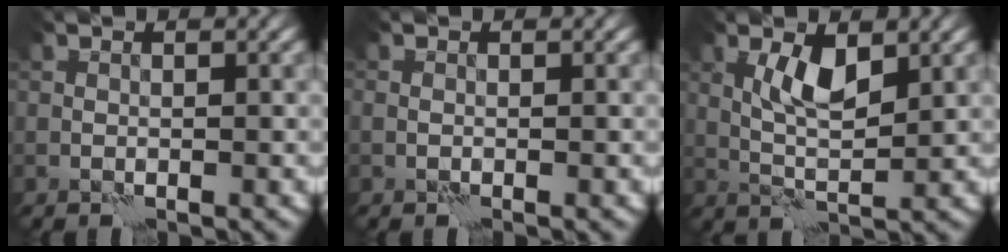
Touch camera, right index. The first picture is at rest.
{"total": 0.0}
{"total": 3.2, "force": [1.5, 0.9, 2.7], "torque": [-0.056, -0.003, 0.030]}